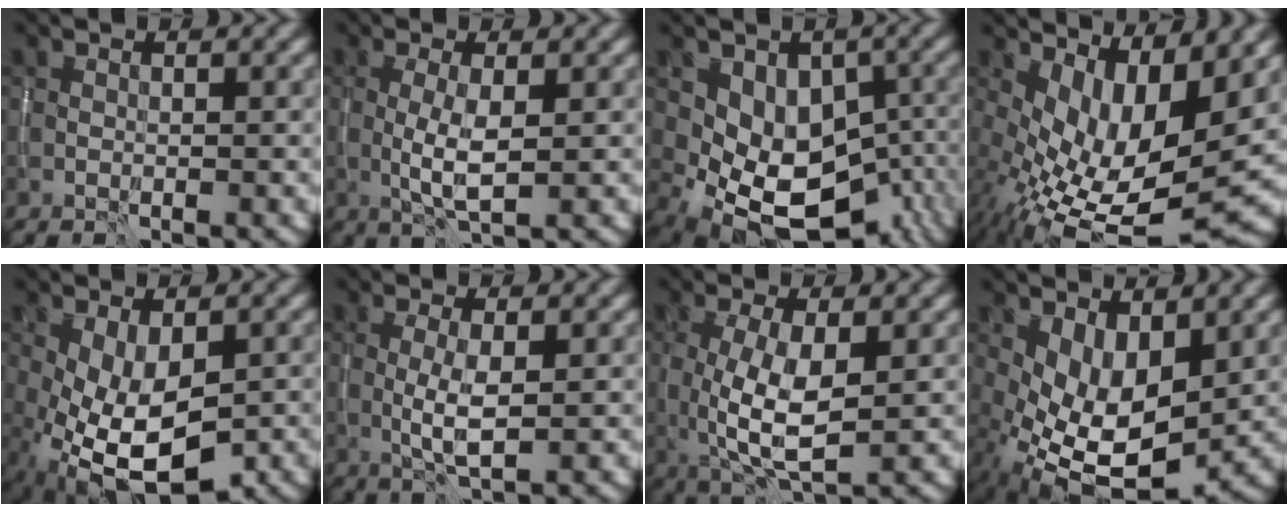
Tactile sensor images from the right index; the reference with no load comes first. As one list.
[{"total": 2.9, "force": [-0.2, 0.6, 2.8], "torque": [-0.058, -0.001, -0.002]}, {"total": 11.4, "force": [-2.7, 8.3, 7.3], "torque": [-0.086, -0.013, -0.018]}, {"total": 11.5, "force": [0.4, 5.9, 9.9], "torque": [-0.165, -0.023, 0.019]}, {"total": 8.5, "force": [-2.3, 4.4, 6.9], "torque": [-0.152, -0.025, -0.025]}, {"total": 2.5, "force": [-0.2, 0.4, 2.5], "torque": [-0.053, 0.000, -0.002]}, {"total": 6.0, "force": [-0.1, 2.2, 5.6], "torque": [-0.119, -0.008, 0.002]}, {"total": 8.3, "force": [-0.5, 4.6, 6.9], "torque": [-0.135, -0.023, 0.003]}]